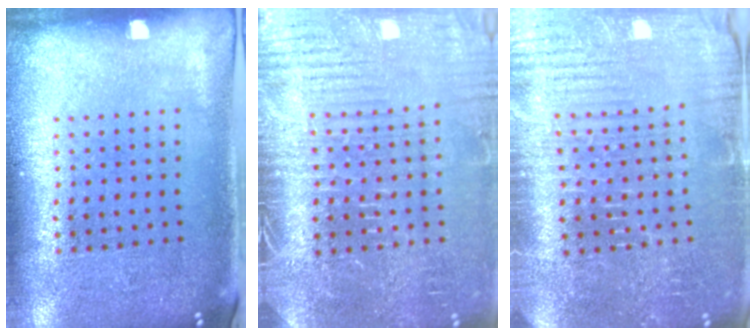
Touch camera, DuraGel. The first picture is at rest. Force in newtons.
{"total": 4.1, "press": 3.7, "slide": 1.6}
{"total": 4.5, "press": 4.3, "slide": 1.2}